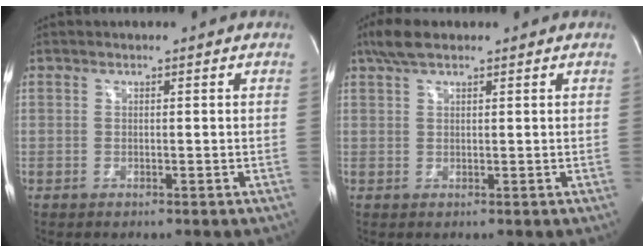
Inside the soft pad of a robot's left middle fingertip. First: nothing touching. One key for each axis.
{"total": 4.2, "fx": 3.0, "fy": 1.2, "fz": 2.6, "tx": -0.061, "ty": 0.021, "tz": 0.059}